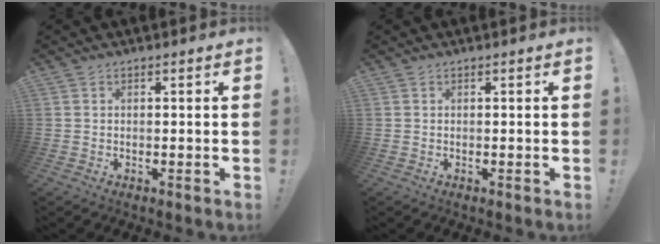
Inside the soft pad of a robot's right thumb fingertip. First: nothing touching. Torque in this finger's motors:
{"motor_torque": [0.00, 0.00, 0.00, 0.00, 0.00]}